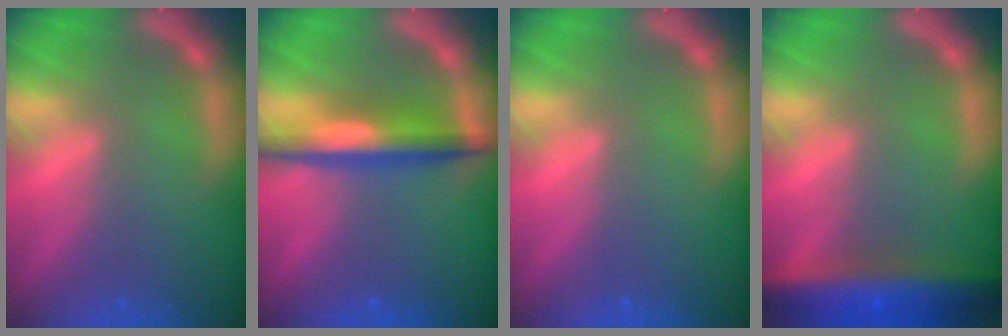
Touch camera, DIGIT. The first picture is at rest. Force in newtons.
{"total": 5.5}
{"total": 0.0}
{"total": 9.6}